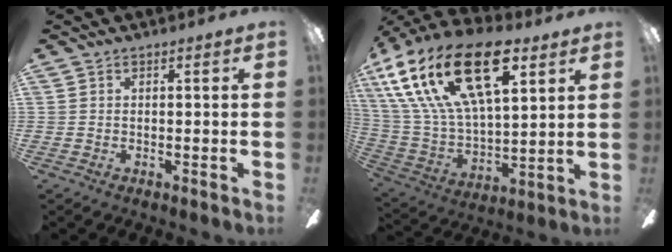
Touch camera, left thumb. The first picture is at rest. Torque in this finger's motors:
{"motor_torque": [2.73, 2.28, 1.37, -1.39, 1.03]}